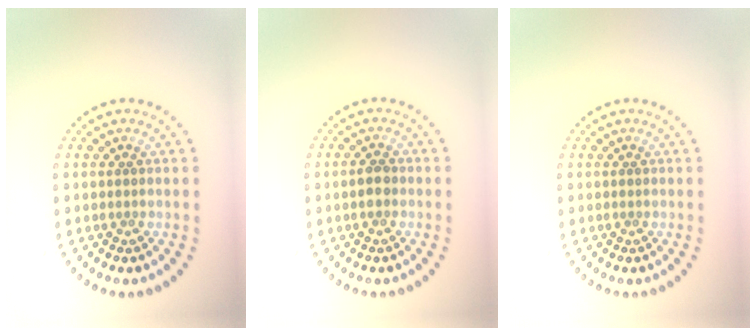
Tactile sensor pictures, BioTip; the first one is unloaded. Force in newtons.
{"total": 1.5, "press": 1.4, "slide": 0.2}
{"total": 0.0}